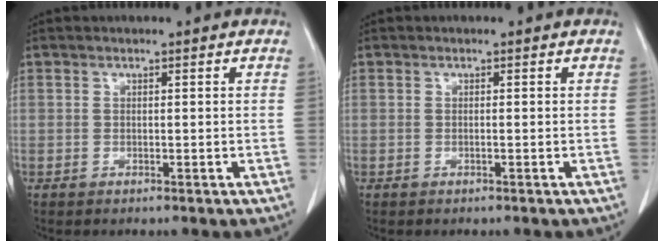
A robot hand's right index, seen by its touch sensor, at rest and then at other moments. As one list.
[{"total": 0.0}]